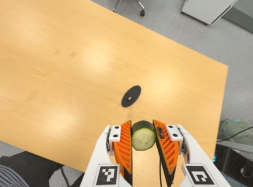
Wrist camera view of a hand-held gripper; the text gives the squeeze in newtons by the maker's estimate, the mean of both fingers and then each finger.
{"total": 8.5, "left": 7.5, "right": 9.5}